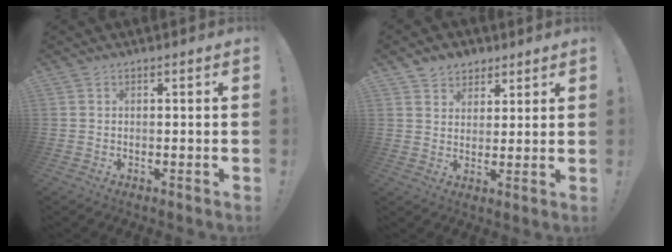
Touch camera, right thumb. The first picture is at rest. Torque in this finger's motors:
{"motor_torque": [0.04, 0.17, 0.09, 0.19, -0.01]}